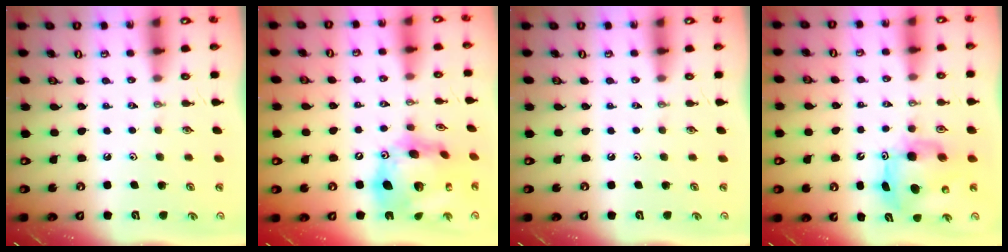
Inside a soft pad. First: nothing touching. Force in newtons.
{"total": 22.0, "press": 21.8, "slide": 2.5}
{"total": 0.0}
{"total": 9.2, "press": 9.2, "slide": 0.7}